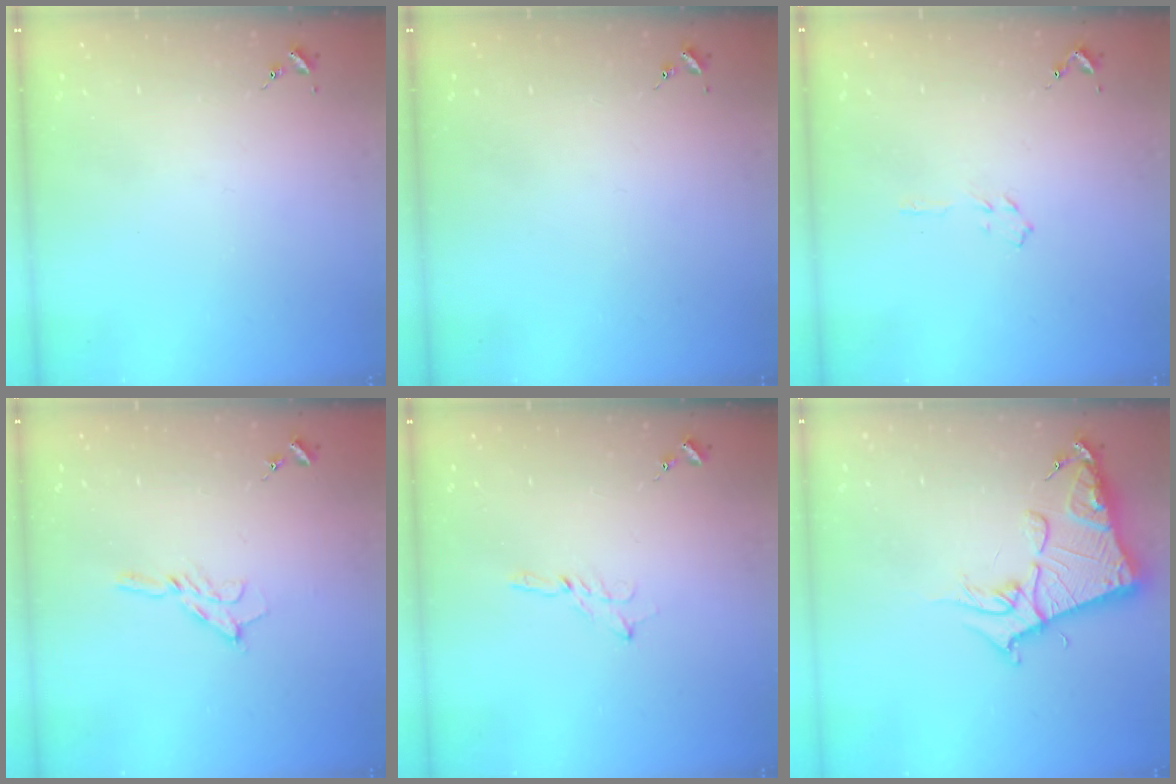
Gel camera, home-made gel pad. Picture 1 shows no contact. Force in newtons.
{"total": 0.0}
{"total": 3.5, "press": 3.5, "slide": 0.4}
{"total": 6.5, "press": 6.5, "slide": 0.7}
{"total": 2.0, "press": 2.0, "slide": 0.2}
{"total": 14.8, "press": 14.8, "slide": 1.5}